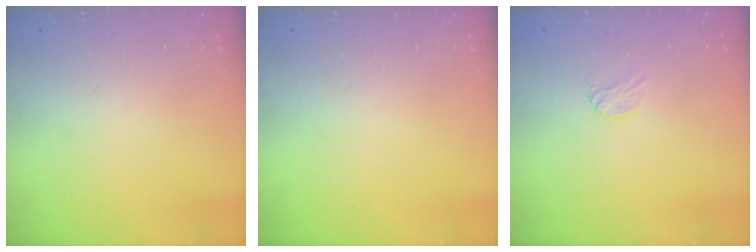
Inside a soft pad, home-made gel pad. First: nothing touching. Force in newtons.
{"total": 0.0}
{"total": 3.7, "press": 3.7, "slide": 0.4}